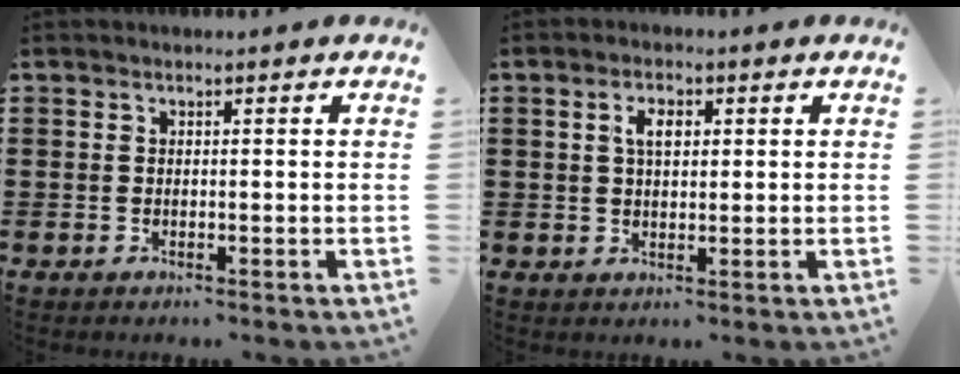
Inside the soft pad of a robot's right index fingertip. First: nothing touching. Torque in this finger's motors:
{"motor_torque": [0.24, -0.15, 0.10, 0.06]}